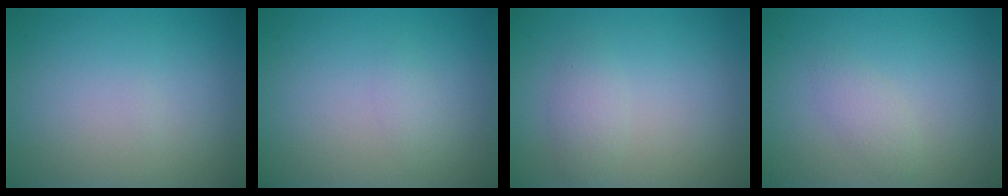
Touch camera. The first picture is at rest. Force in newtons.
{"total": 2.1, "press": 2.1, "slide": 0.2}
{"total": 1.6, "press": 1.6, "slide": 0.1}
{"total": 1.5, "press": 1.5, "slide": 0.0}